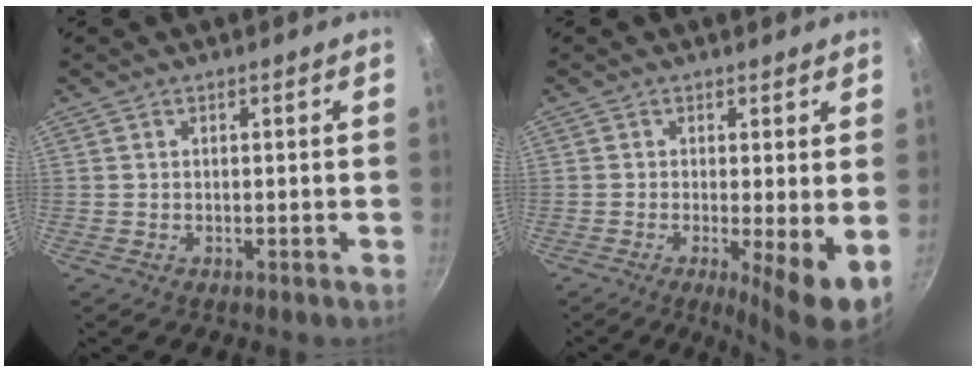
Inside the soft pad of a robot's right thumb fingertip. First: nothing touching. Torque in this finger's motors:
{"motor_torque": [-0.31, 0.40, -0.14, 0.18, 0.09]}